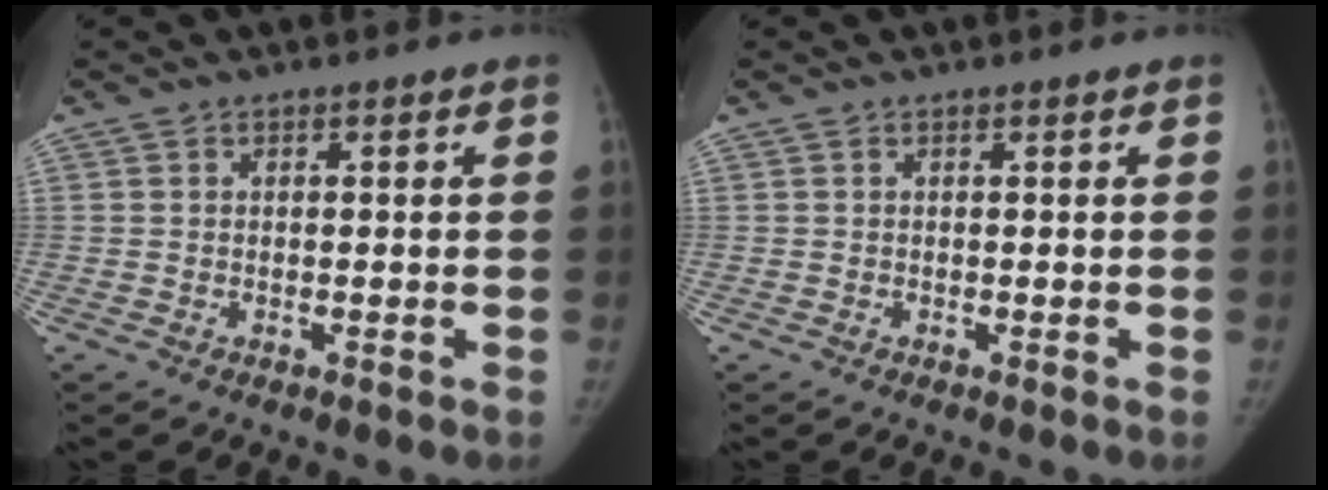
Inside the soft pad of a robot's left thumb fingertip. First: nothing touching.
{"total": 0.0}